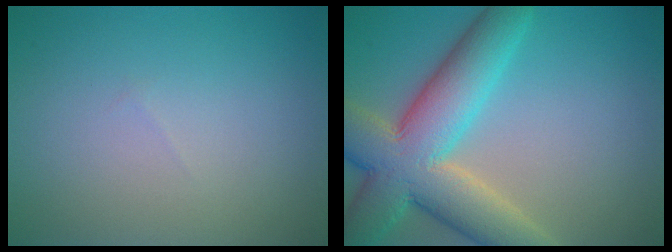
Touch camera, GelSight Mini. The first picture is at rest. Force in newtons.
{"total": 10.7, "press": 10.7, "slide": 0.7}